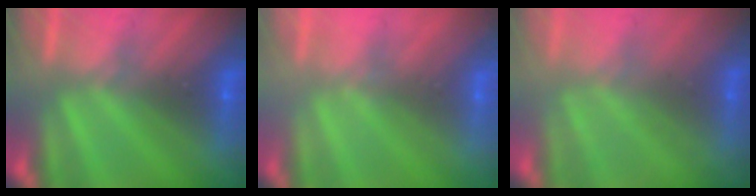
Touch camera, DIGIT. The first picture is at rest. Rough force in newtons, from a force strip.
{"total": 2.2}
{"total": 1.8}